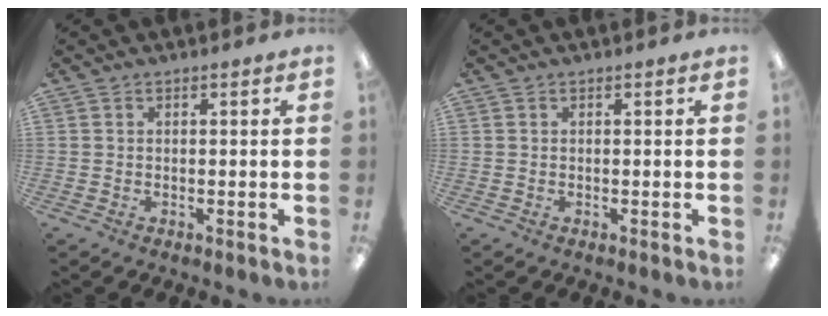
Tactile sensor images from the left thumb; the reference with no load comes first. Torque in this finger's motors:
{"motor_torque": [0.00, 0.00, -0.02, -0.01, 0.00]}